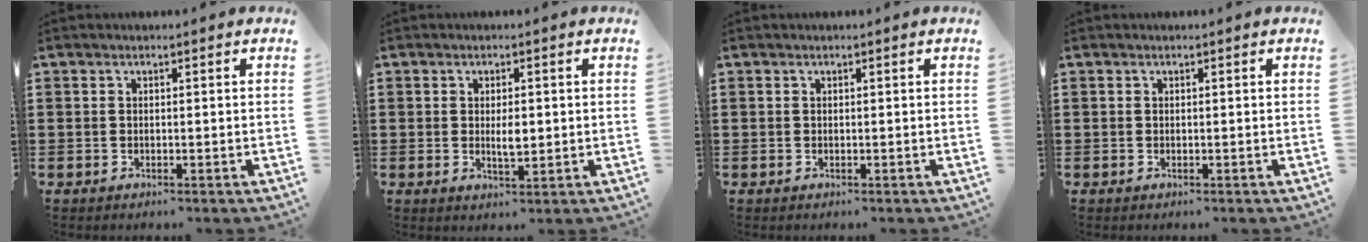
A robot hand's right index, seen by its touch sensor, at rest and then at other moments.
{"total": 3.0, "force": [0.1, 1.0, 2.8], "torque": [-0.045, -0.003, -0.001]}
{"total": 0.0}
{"total": 0.0}